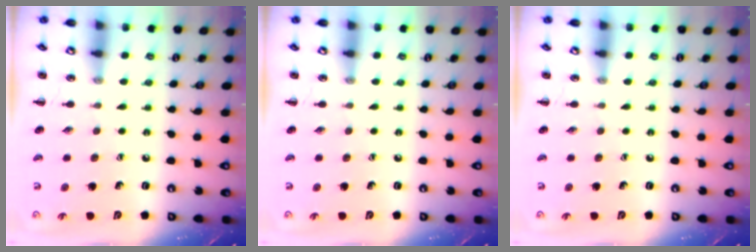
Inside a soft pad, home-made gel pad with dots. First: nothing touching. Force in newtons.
{"total": 0.0}
{"total": 0.0}